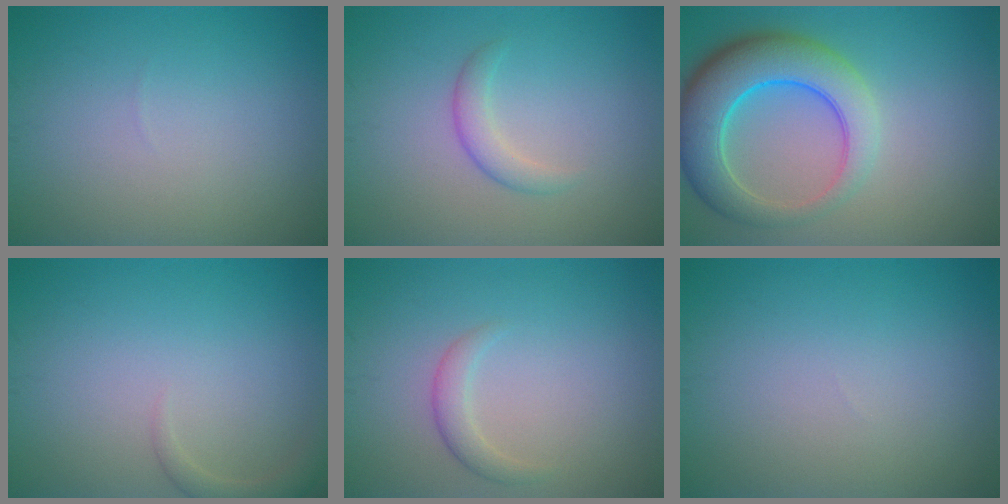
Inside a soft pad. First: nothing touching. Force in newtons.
{"total": 1.8, "press": 1.8, "slide": 0.1}
{"total": 7.9, "press": 7.9, "slide": 0.3}
{"total": 1.5, "press": 1.5, "slide": 0.1}
{"total": 1.6, "press": 1.6, "slide": 0.1}
{"total": 0.0}